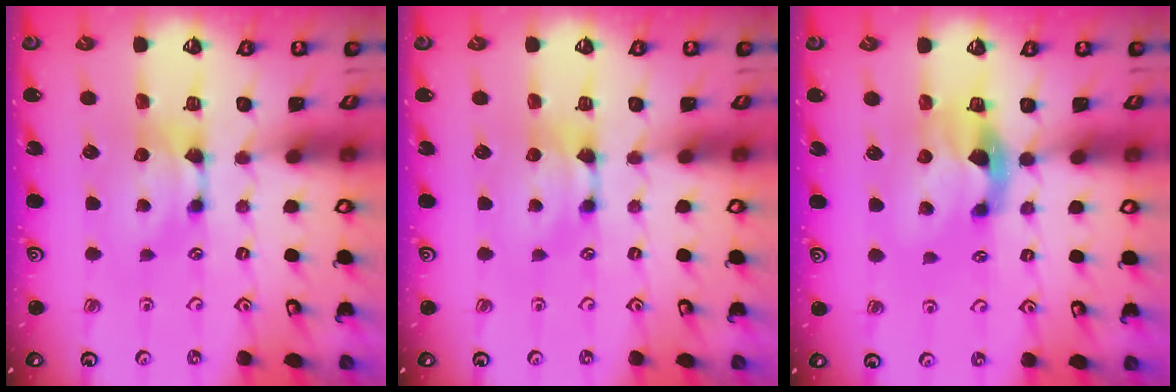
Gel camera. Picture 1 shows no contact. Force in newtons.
{"total": 0.0}
{"total": 2.7, "press": 2.4, "slide": 1.3}